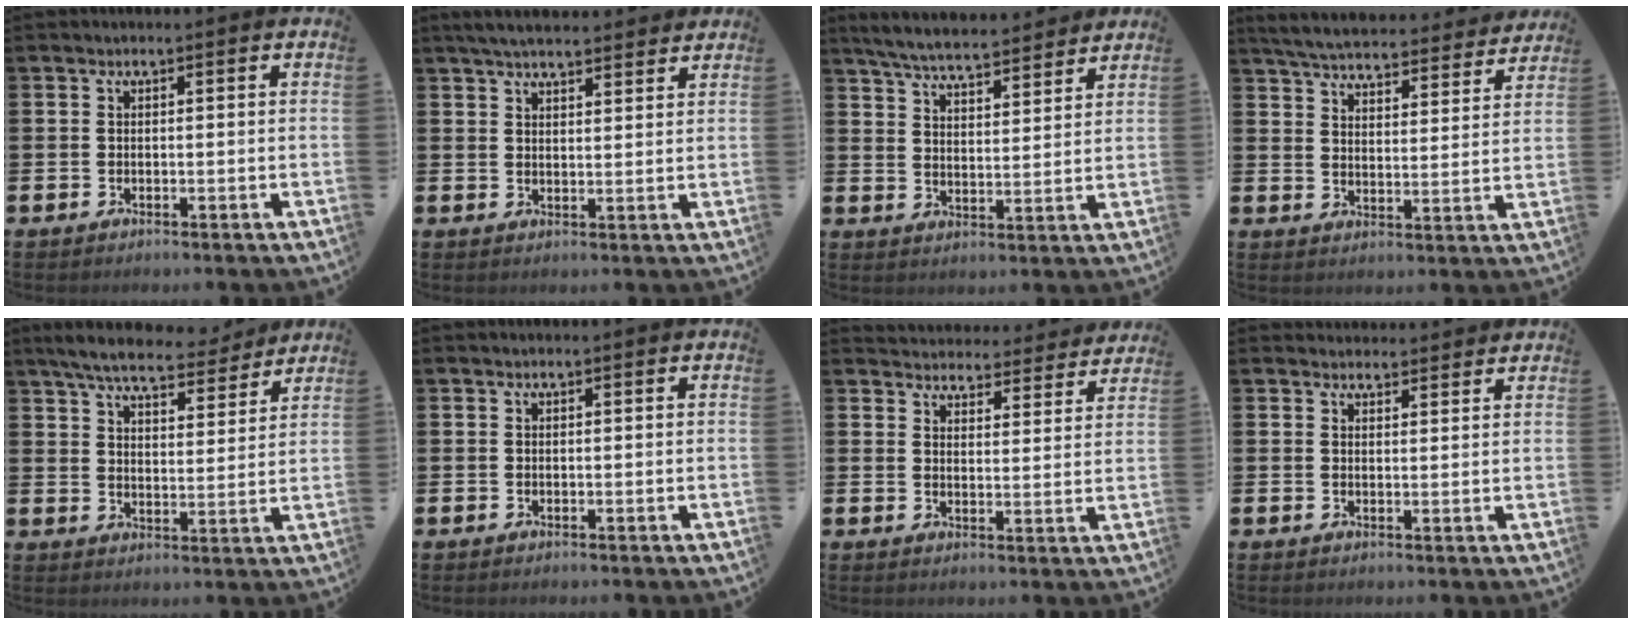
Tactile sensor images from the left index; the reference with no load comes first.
{"total": 4.1, "force": [4.0, 0.6, 1.0], "torque": [-0.028, -0.014, 0.073]}
{"total": 6.0, "force": [5.8, 0.5, 1.2], "torque": [-0.052, -0.034, 0.105]}
{"total": 5.5, "force": [5.4, 0.7, 1.1], "torque": [-0.044, -0.042, 0.092]}
{"total": 7.1, "force": [6.6, 1.4, 2.3], "torque": [-0.060, -0.037, 0.113]}
{"total": 0.0}
{"total": 4.2, "force": [4.1, 0.7, -0.2], "torque": [-0.005, -0.037, 0.071]}
{"total": 2.3, "force": [2.2, 0.6, -0.2], "torque": [0.007, -0.012, 0.039]}